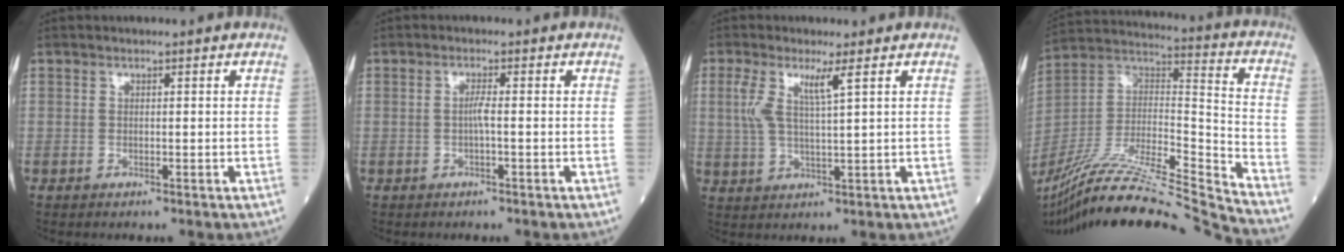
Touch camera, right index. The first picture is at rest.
{"total": 1.4, "force": [-0.3, -0.1, 1.4], "torque": [-0.026, 0.001, -0.007]}
{"total": 5.3, "force": [2.2, 0.2, 4.8], "torque": [-0.107, 0.006, 0.047]}
{"total": 28.9, "force": [-25.9, -1.2, 12.7], "torque": [-0.231, -0.034, -0.433]}